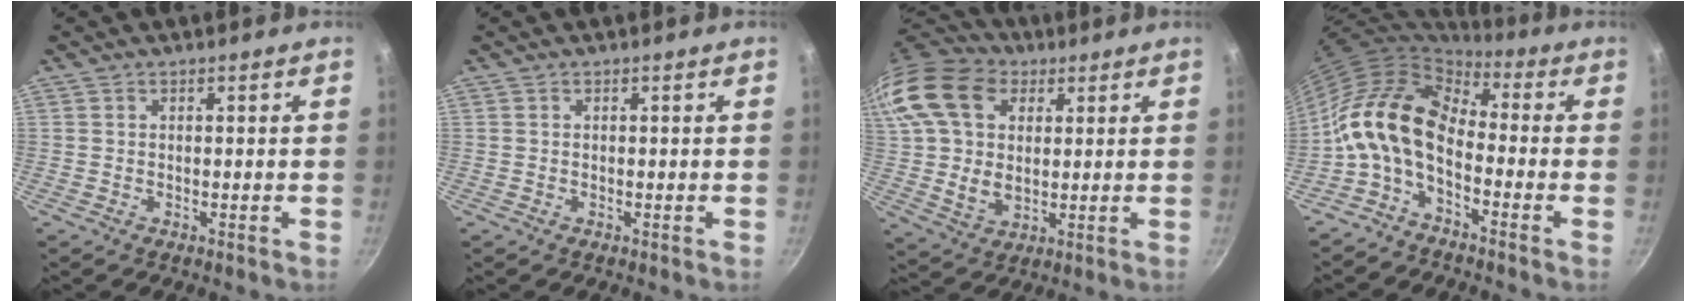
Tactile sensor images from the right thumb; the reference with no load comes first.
{"total": 0.0}
{"total": 23.2, "force": [7.3, 16.3, 14.8], "torque": [-0.309, 0.014, 0.128]}
{"total": 12.7, "force": [-2.0, 7.7, 9.8], "torque": [-0.175, 0.032, -0.055]}